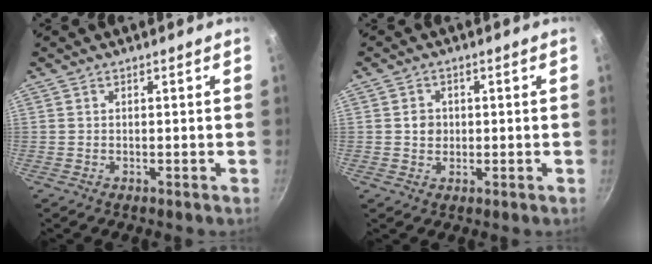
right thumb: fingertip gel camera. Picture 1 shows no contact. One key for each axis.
{"total": 2.9, "fx": 0.1, "fy": 2.6, "fz": 1.3, "tx": -0.007, "ty": 0.005, "tz": 0.000}